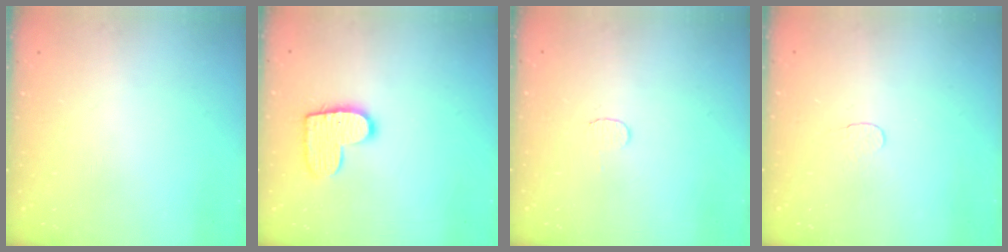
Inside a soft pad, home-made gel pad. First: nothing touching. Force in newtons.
{"total": 11.2, "press": 11.2, "slide": 0.7}
{"total": 3.5, "press": 3.5, "slide": 0.3}
{"total": 3.8, "press": 3.8, "slide": 0.3}